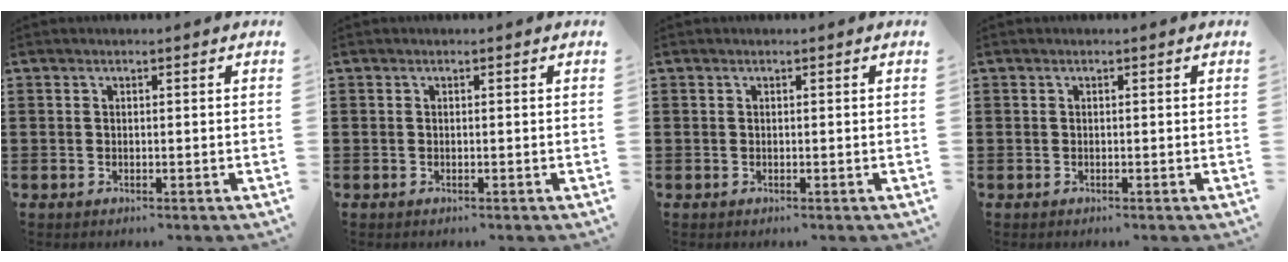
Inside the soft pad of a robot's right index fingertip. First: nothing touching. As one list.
[{"total": 0.0}, {"total": 0.0}, {"total": 0.0}]